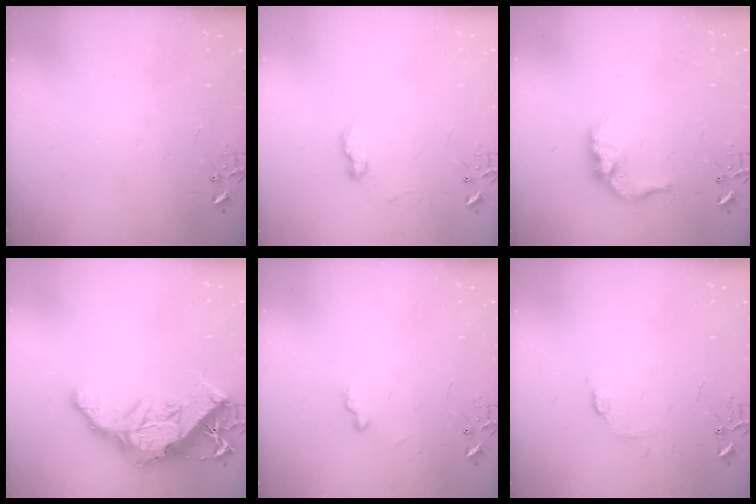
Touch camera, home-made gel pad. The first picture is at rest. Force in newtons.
{"total": 6.7, "press": 6.7, "slide": 0.4}
{"total": 12.4, "press": 12.4, "slide": 0.6}
{"total": 18.1, "press": 18.0, "slide": 1.6}
{"total": 5.9, "press": 5.8, "slide": 0.6}
{"total": 6.1, "press": 6.1, "slide": 0.7}